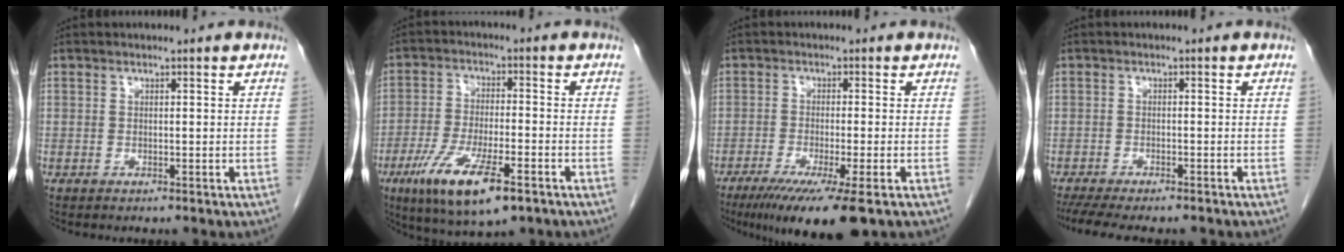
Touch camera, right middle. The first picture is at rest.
{"total": 12.2, "force": [-6.4, 2.9, 9.9], "torque": [-0.189, -0.023, -0.104]}
{"total": 10.4, "force": [-6.6, 0.1, 8.0], "torque": [-0.123, -0.028, -0.105]}
{"total": 10.7, "force": [-9.1, 2.3, 5.1], "torque": [-0.078, -0.011, -0.129]}